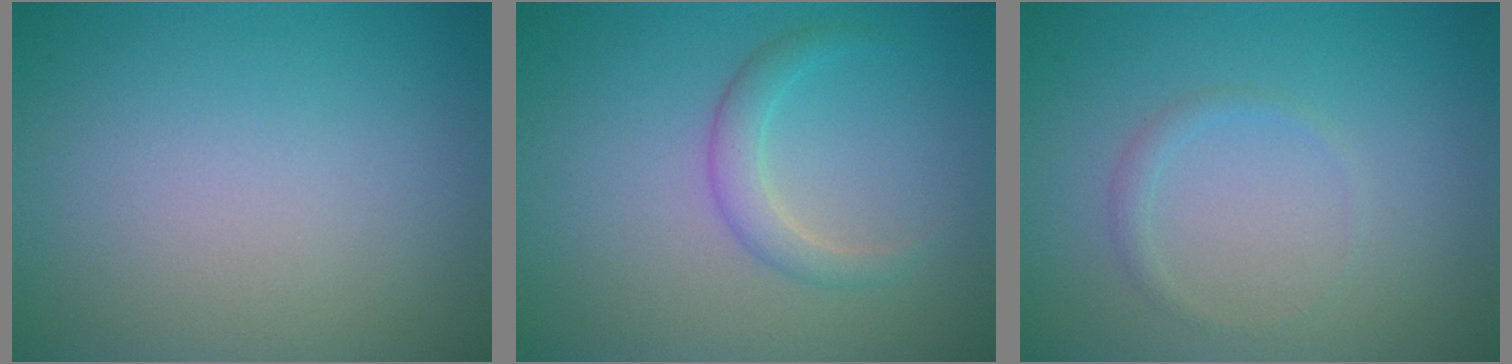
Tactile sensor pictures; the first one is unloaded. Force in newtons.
{"total": 2.0, "press": 2.0, "slide": 0.0}
{"total": 0.9, "press": 0.9, "slide": 0.1}